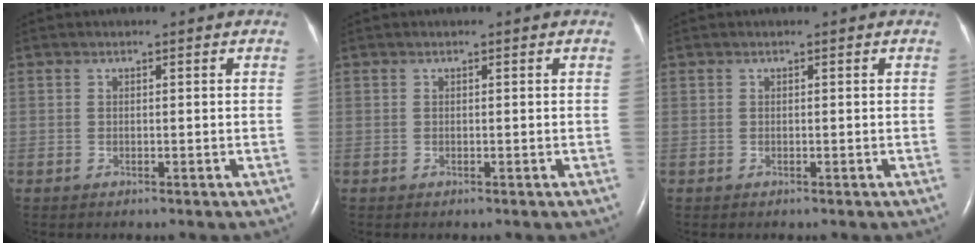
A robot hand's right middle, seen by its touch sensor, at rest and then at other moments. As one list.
[{"total": 0.0}, {"total": 0.0}]